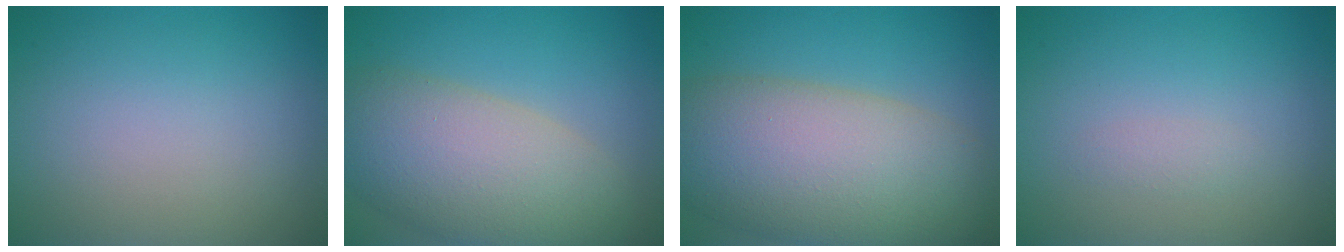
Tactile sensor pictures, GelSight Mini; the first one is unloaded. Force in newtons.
{"total": 9.2, "press": 9.2, "slide": 0.6}
{"total": 12.3, "press": 12.2, "slide": 0.6}
{"total": 0.8, "press": 0.8, "slide": 0.0}